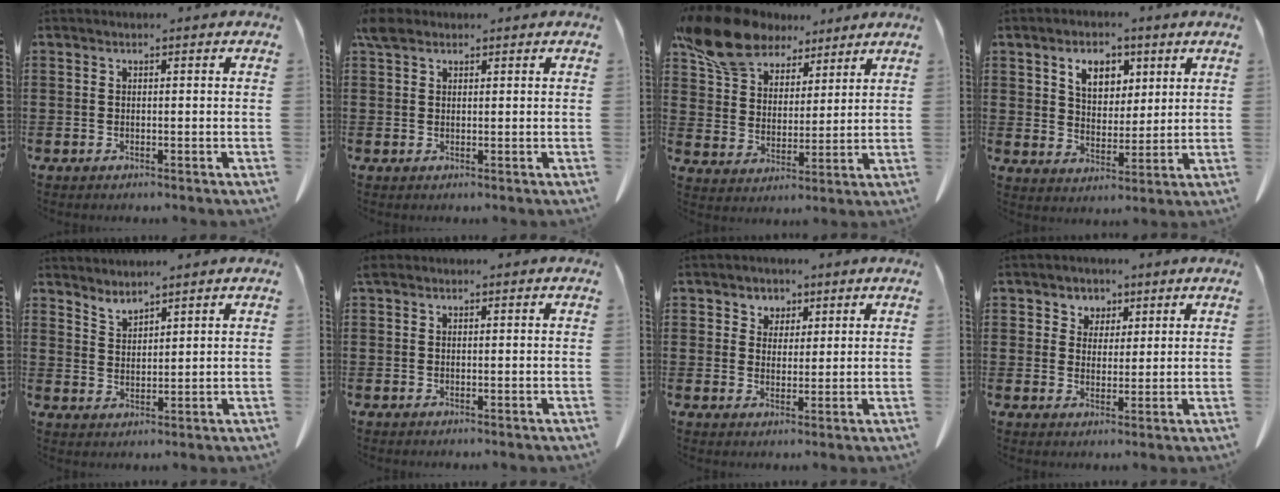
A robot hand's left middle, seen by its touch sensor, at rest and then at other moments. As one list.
[{"total": 2.5, "force": [1.9, 1.4, 1.0], "torque": [-0.025, 0.006, 0.037]}, {"total": 12.4, "force": [9.9, 5.6, 4.7], "torque": [-0.129, -0.032, 0.193]}, {"total": 6.4, "force": [3.6, 4.3, 3.0], "torque": [-0.056, 0.007, 0.061]}, {"total": 2.8, "force": [2.8, 0.0, 0.0], "torque": [-0.008, -0.011, 0.055]}, {"total": 0.5, "force": [0.4, 0.3, 0.2], "torque": [-0.006, 0.002, 0.008]}, {"total": 3.4, "force": [2.4, 2.4, 0.0], "torque": [-0.008, 0.002, 0.042]}, {"total": 3.6, "force": [2.5, 2.7, -0.1], "torque": [-0.009, 0.001, 0.043]}]